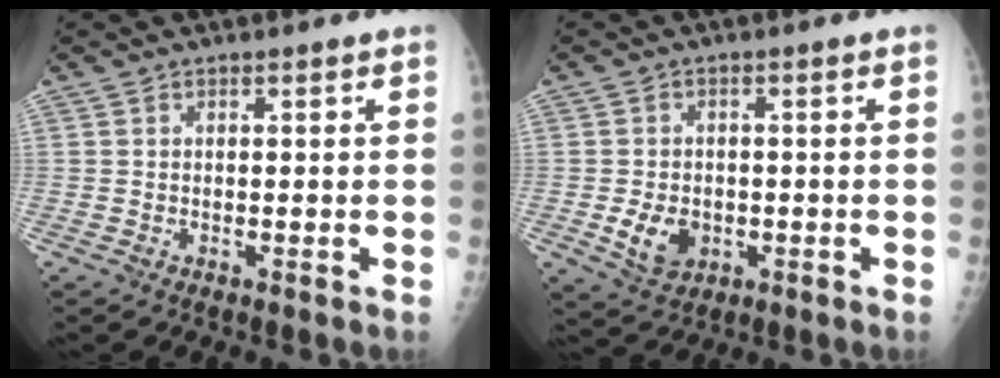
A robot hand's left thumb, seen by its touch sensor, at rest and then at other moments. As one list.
[{"total": 6.3, "force": [-1.6, 4.7, 3.9], "torque": [-0.055, 0.002, -0.017]}]